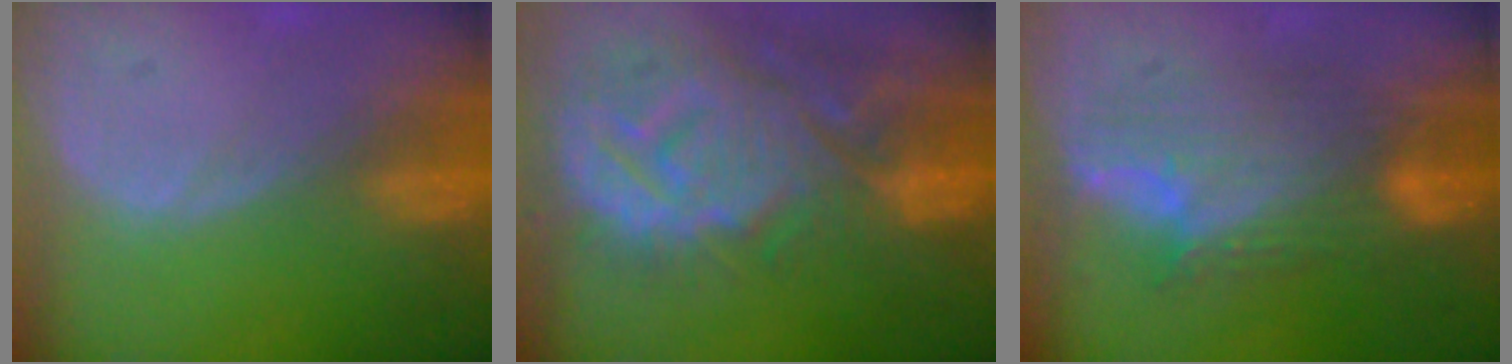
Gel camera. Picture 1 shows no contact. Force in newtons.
{"total": 14.2, "press": 12.3, "slide": 7.1}
{"total": 8.4, "press": 8.4, "slide": 0.3}